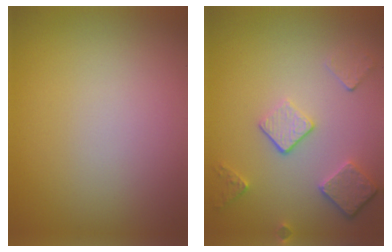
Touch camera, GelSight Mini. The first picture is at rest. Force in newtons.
{"total": 3.5, "press": 2.7, "slide": 2.2}